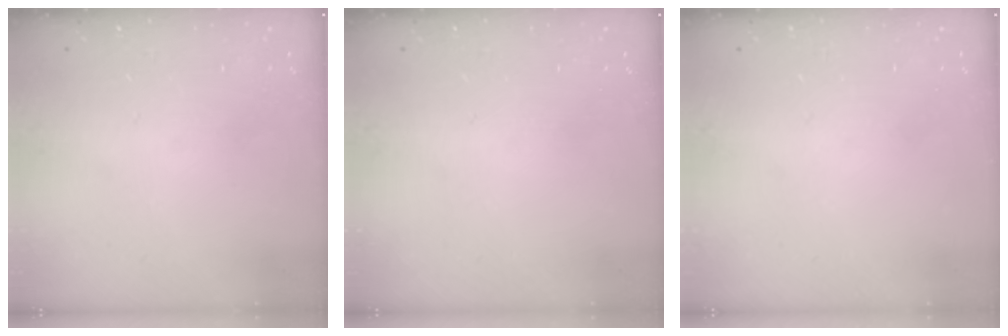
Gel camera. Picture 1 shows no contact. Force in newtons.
{"total": 0.0}
{"total": 0.0}